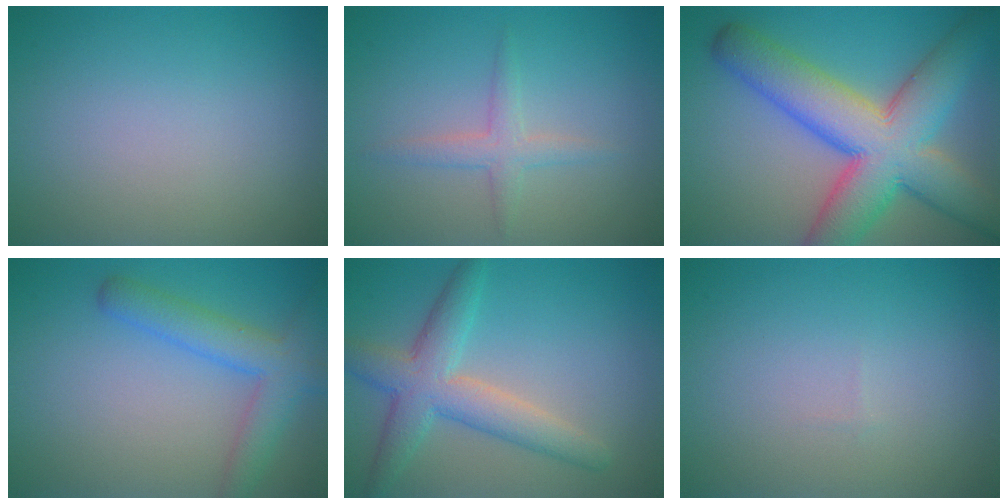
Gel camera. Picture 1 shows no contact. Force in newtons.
{"total": 1.9, "press": 1.9, "slide": 0.1}
{"total": 11.7, "press": 11.7, "slide": 0.5}
{"total": 4.4, "press": 4.4, "slide": 0.2}
{"total": 5.2, "press": 5.2, "slide": 0.2}
{"total": 0.0}